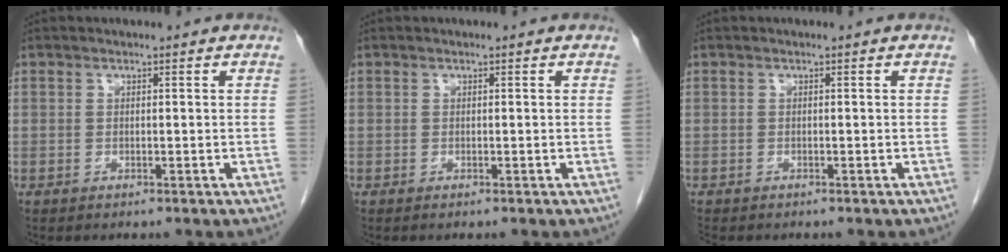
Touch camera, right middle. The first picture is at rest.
{"total": 0.0}
{"total": 1.3, "force": [-1.1, 0.5, 0.3], "torque": [-0.011, -0.002, -0.019]}